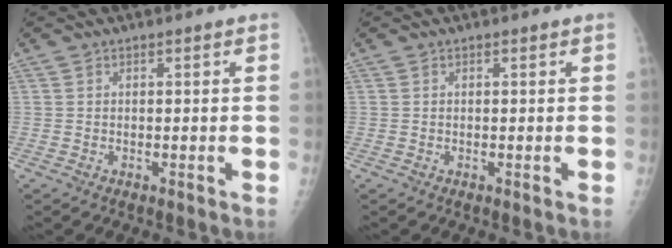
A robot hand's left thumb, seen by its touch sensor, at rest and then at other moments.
{"total": 0.0}